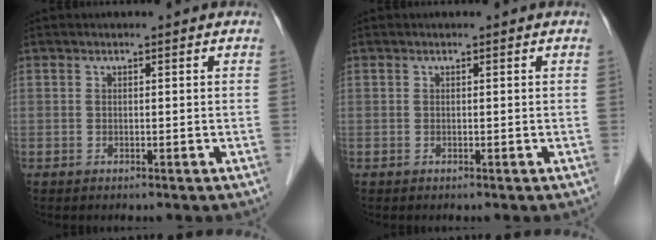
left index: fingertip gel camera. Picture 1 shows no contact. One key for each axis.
{"total": 0.0}